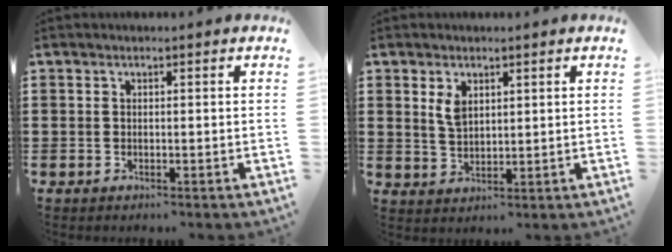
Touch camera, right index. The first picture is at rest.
{"total": 3.2, "force": [1.7, 1.7, 2.2], "torque": [-0.049, 0.004, 0.031]}